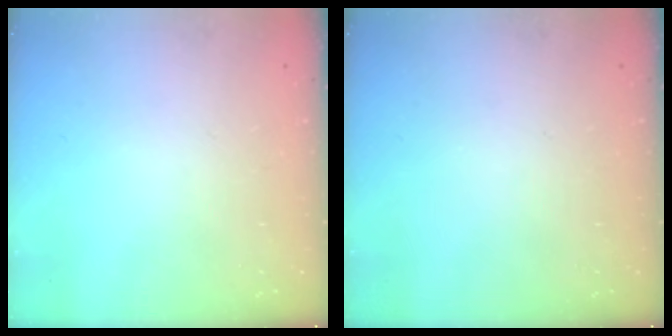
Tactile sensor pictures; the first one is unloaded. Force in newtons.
{"total": 0.0}